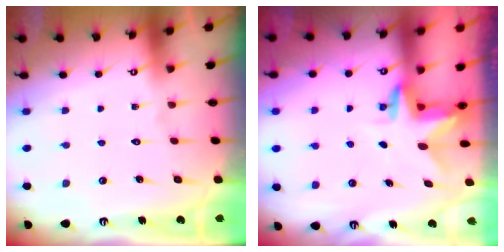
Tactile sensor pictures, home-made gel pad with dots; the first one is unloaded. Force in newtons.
{"total": 2.8, "press": 2.8, "slide": 0.1}